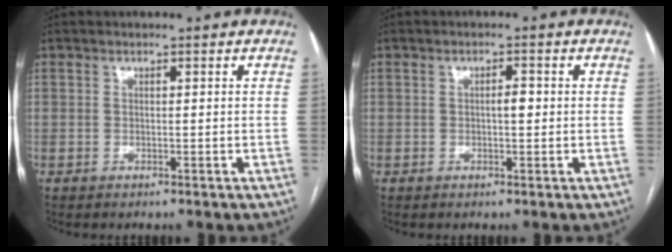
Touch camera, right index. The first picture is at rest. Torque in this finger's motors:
{"motor_torque": [0.38, 0.01, 0.15, 0.04]}